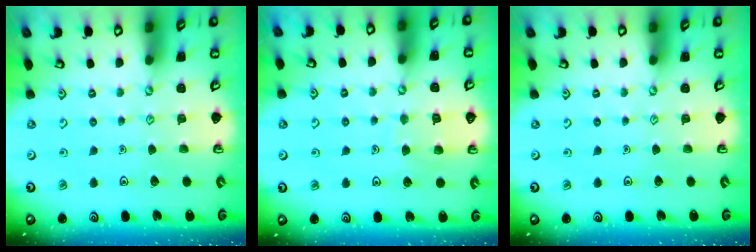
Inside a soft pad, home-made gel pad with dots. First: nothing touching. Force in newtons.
{"total": 7.0, "press": 7.0, "slide": 0.5}
{"total": 0.0}